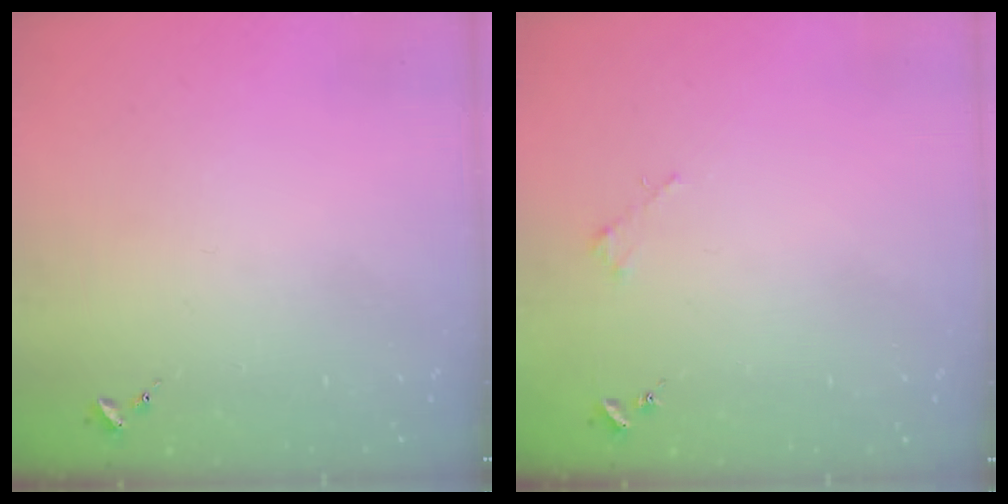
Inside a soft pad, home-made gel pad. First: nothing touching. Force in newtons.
{"total": 1.8, "press": 1.8, "slide": 0.2}